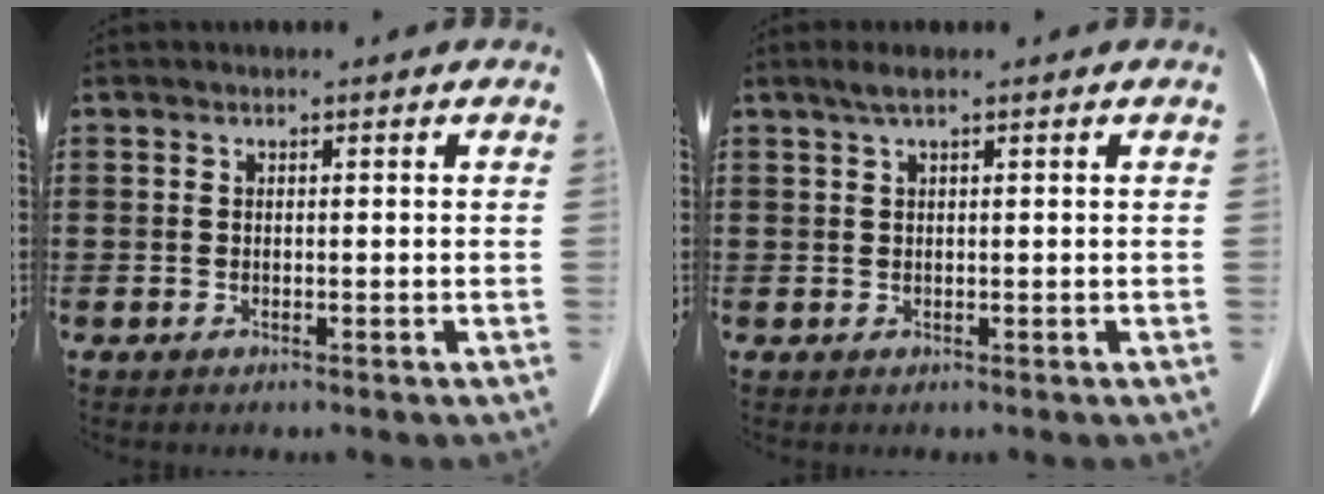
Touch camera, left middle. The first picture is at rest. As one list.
[{"total": 1.6, "force": [0.7, 0.1, 1.4], "torque": [-0.028, 0.001, 0.013]}]